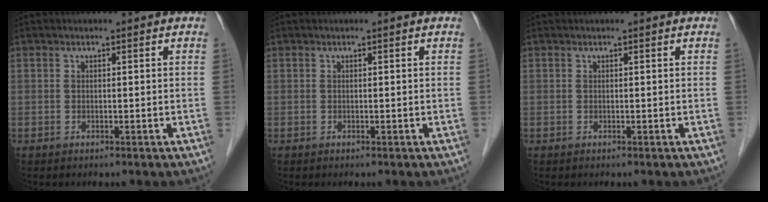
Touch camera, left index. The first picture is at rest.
{"total": 0.0}
{"total": 0.0}